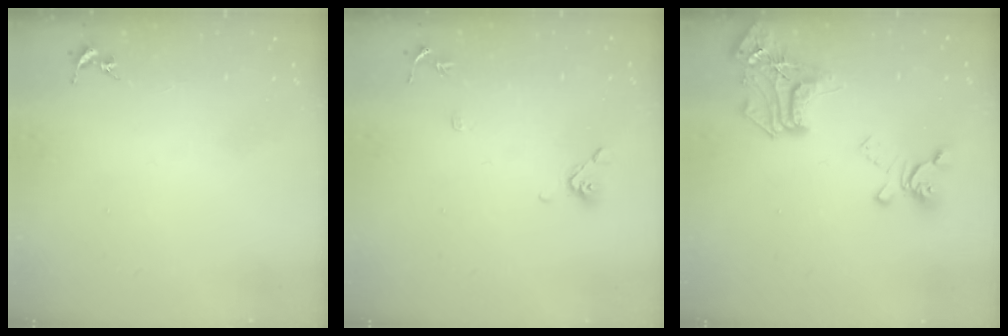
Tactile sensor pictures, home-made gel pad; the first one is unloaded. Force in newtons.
{"total": 8.9, "press": 8.7, "slide": 1.9}
{"total": 19.7, "press": 19.7, "slide": 1.4}